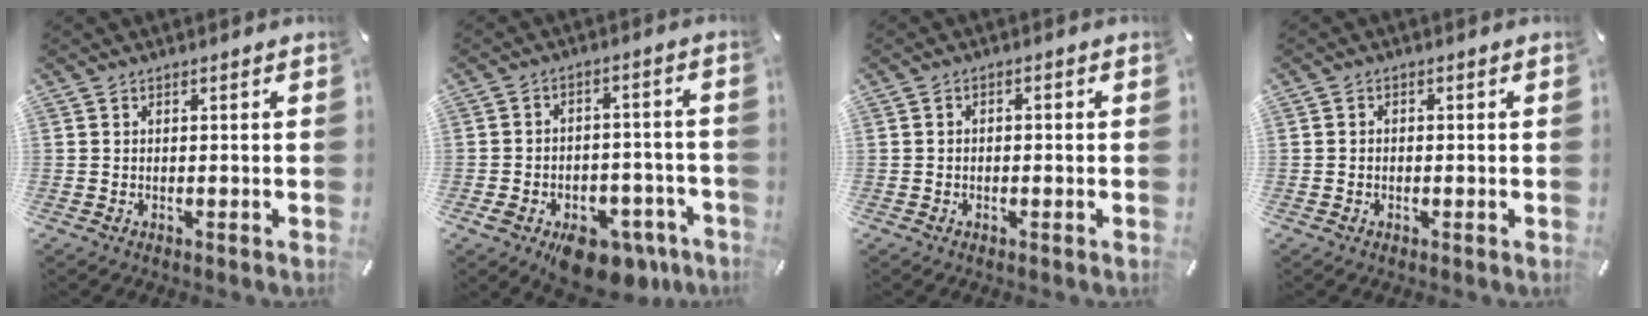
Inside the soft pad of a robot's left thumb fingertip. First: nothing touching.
{"total": 11.2, "force": [-6.4, 7.0, 6.0], "torque": [-0.063, 0.047, -0.098]}
{"total": 1.4, "force": [-0.8, 0.9, 0.7], "torque": [-0.014, 0.006, -0.017]}
{"total": 1.1, "force": [-0.5, 0.9, 0.4], "torque": [-0.007, 0.005, -0.012]}